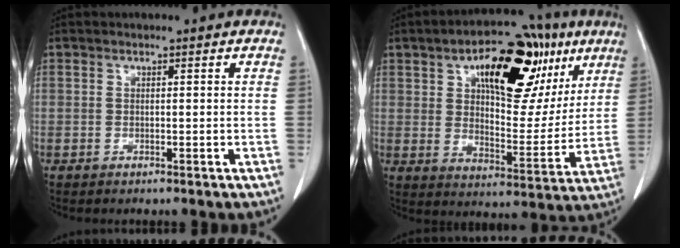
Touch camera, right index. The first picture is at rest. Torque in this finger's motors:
{"motor_torque": [0.67, 0.38, 0.38, 0.18]}